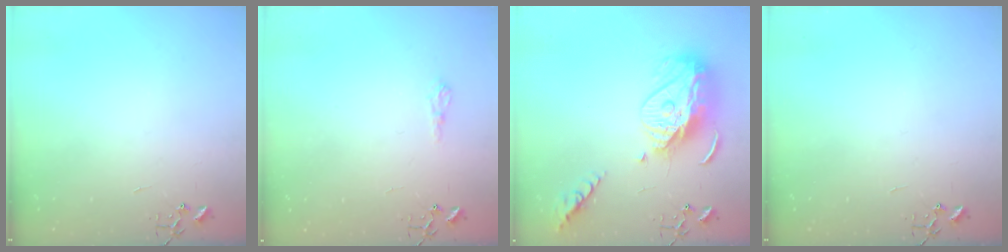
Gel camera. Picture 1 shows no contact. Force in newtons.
{"total": 6.1, "press": 6.1, "slide": 0.7}
{"total": 17.5, "press": 17.4, "slide": 1.6}
{"total": 0.0}